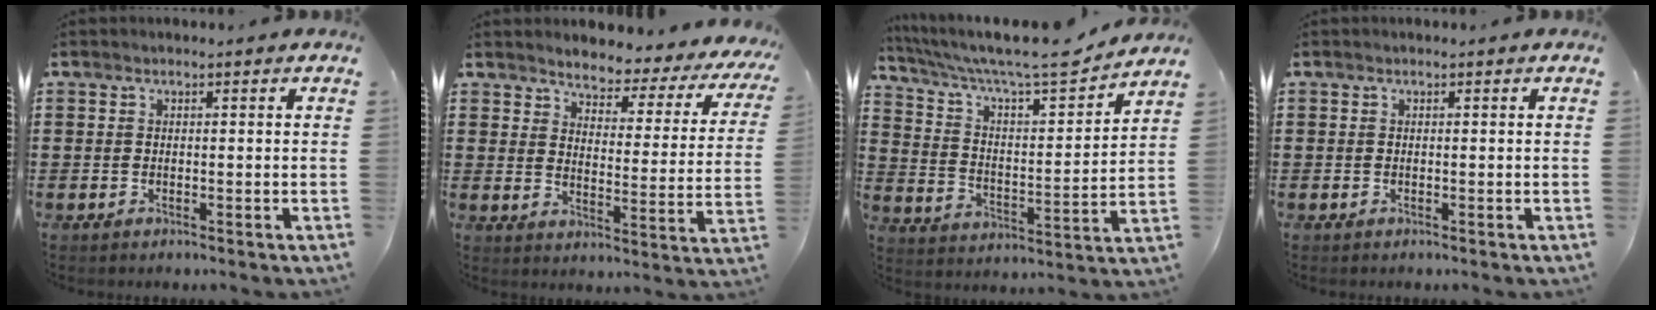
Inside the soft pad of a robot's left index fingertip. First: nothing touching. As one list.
[{"total": 3.0, "force": [2.9, 0.6, 0.6], "torque": [-0.025, -0.030, 0.038]}, {"total": 9.0, "force": [7.9, 0.8, 4.4], "torque": [-0.119, -0.050, 0.127]}, {"total": 0.0}]